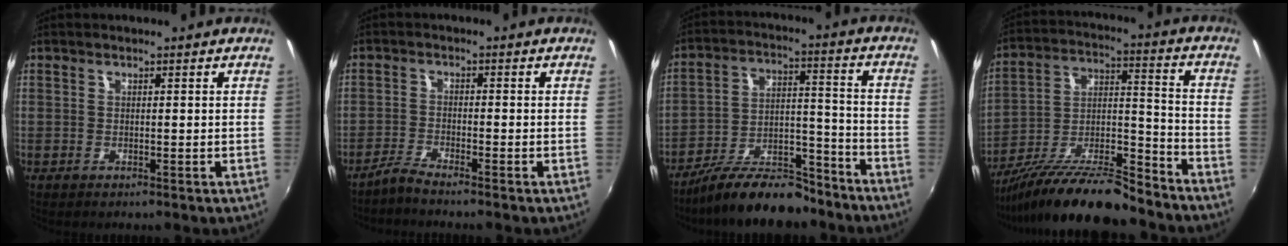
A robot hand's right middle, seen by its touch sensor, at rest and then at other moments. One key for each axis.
{"total": 2.6, "fx": -2.5, "fy": -0.4, "fz": 0.8, "tx": -0.028, "ty": -0.002, "tz": -0.052}
{"total": 16.2, "fx": -13.3, "fy": 5.0, "fz": 7.8, "tx": -0.142, "ty": 0.013, "tz": -0.207}
{"total": 19.2, "fx": -15.9, "fy": 3.9, "fz": 10.0, "tx": -0.185, "ty": -0.006, "tz": -0.263}